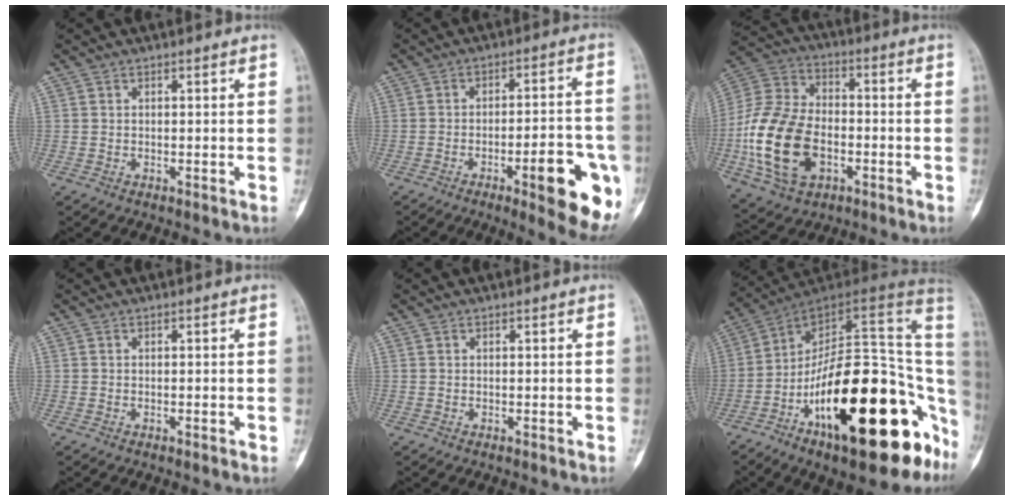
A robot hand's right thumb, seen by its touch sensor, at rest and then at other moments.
{"total": 14.6, "force": [-5.9, 3.8, 12.8], "torque": [-0.144, 0.020, -0.071]}
{"total": 19.5, "force": [-4.7, 12.6, 14.1], "torque": [-0.277, 0.018, -0.083]}
{"total": 0.5, "force": [-0.2, 0.2, 0.5], "torque": [-0.009, -0.001, -0.002]}
{"total": 0.0}
{"total": 31.7, "force": [-10.9, 12.1, 27.2], "torque": [-0.314, 0.062, -0.167]}